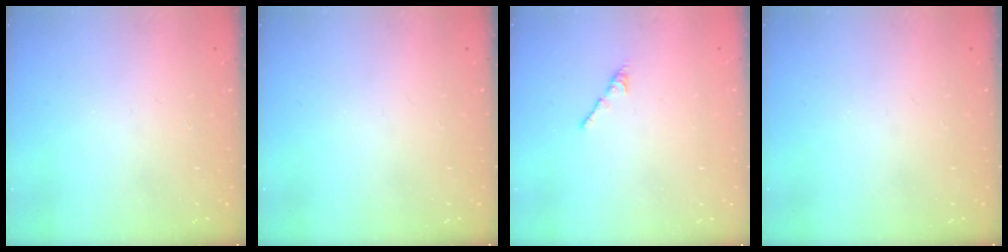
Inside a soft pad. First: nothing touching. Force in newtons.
{"total": 0.0}
{"total": 2.7, "press": 2.7, "slide": 0.7}
{"total": 0.0}